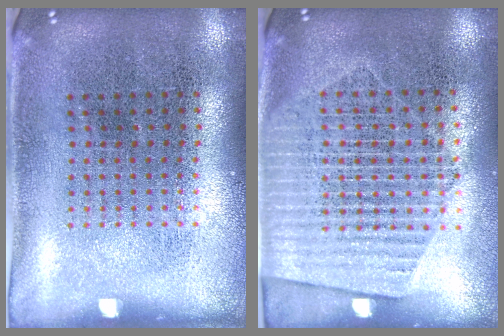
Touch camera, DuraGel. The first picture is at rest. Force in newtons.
{"total": 1.7, "press": 1.5, "slide": 0.7}